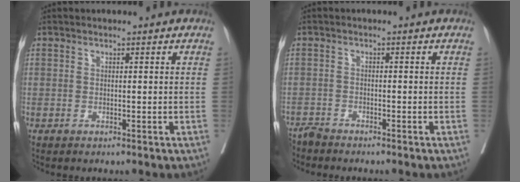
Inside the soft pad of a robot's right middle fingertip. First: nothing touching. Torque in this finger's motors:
{"motor_torque": [1.00, -0.96, 0.38, 0.13]}